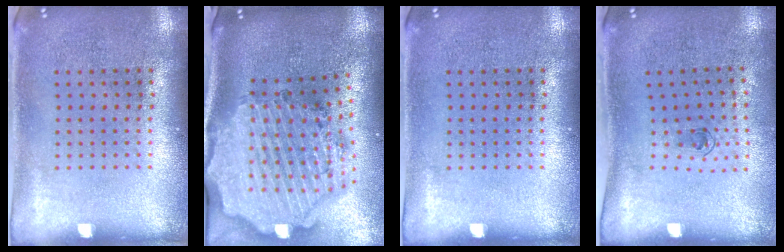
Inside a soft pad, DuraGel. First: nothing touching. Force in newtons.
{"total": 3.5, "press": 3.0, "slide": 1.8}
{"total": 0.0}
{"total": 0.6, "press": 0.3, "slide": 0.5}